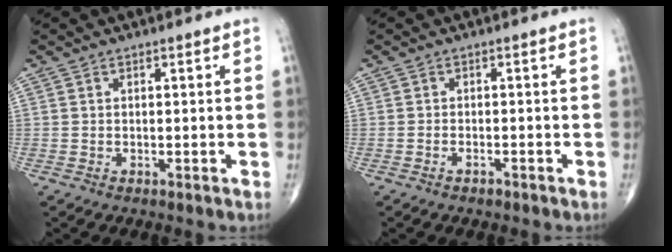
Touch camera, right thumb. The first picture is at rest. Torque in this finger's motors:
{"motor_torque": [-0.16, -0.07, 0.06, 0.16, 0.02]}